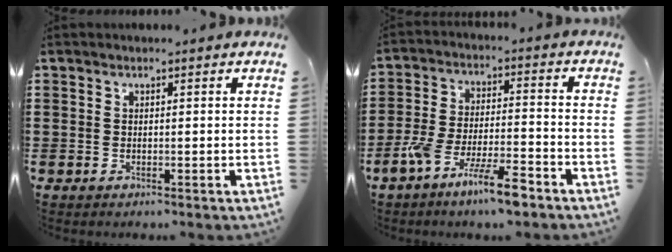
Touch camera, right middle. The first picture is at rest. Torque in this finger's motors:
{"motor_torque": [1.26, -0.88, 0.65, 0.21]}